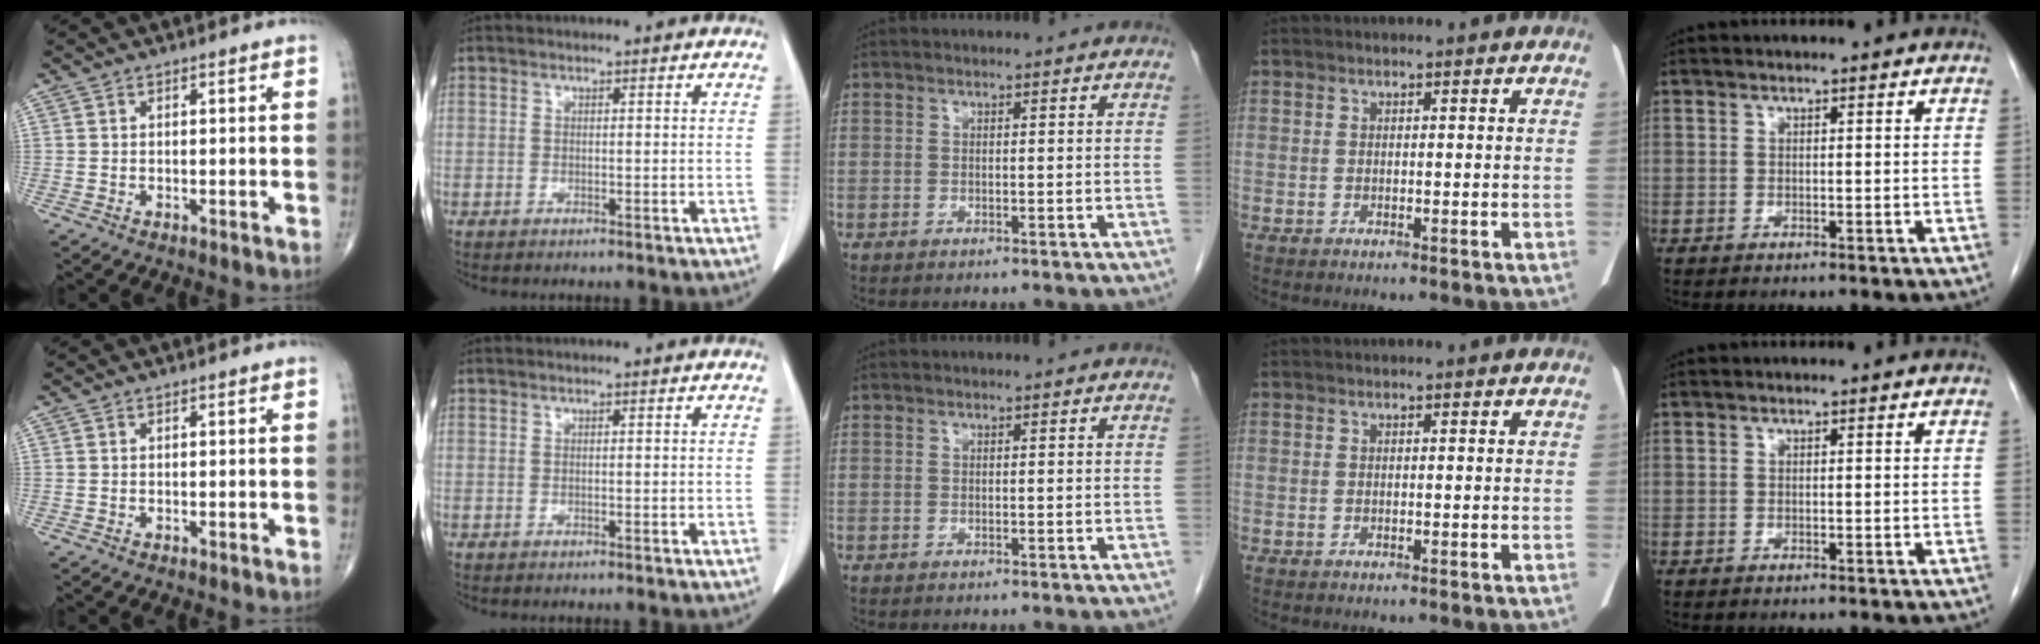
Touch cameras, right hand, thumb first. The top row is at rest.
{}